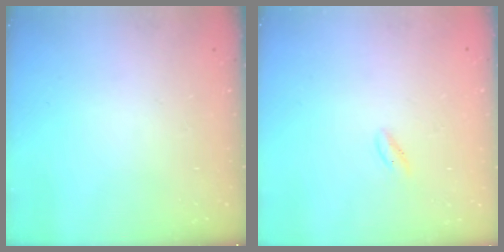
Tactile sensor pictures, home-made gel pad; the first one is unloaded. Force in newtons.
{"total": 0.6, "press": 0.3, "slide": 0.5}